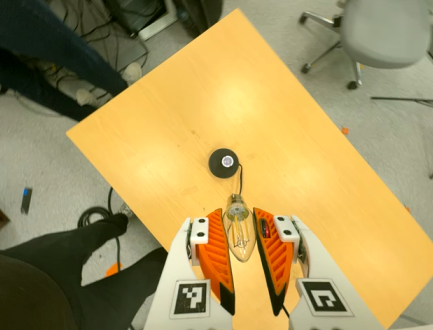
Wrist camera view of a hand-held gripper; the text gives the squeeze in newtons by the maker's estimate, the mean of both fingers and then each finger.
{"total": 12.4, "left": 13.7, "right": 11.1}